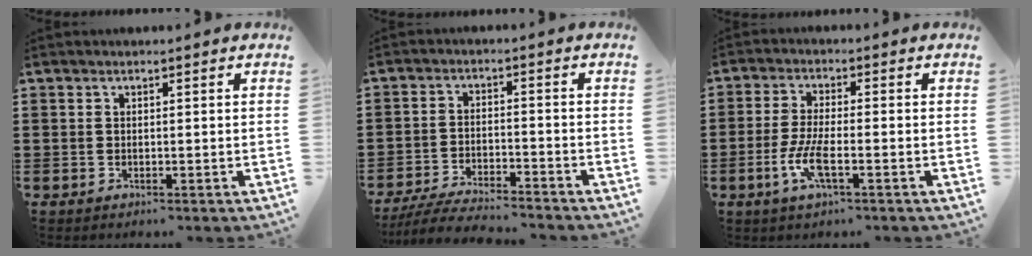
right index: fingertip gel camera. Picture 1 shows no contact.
{"total": 5.3, "force": [-5.0, 0.1, 1.6], "torque": [-0.038, -0.008, -0.101]}
{"total": 5.5, "force": [-2.1, 1.3, 5.0], "torque": [-0.109, -0.011, -0.044]}